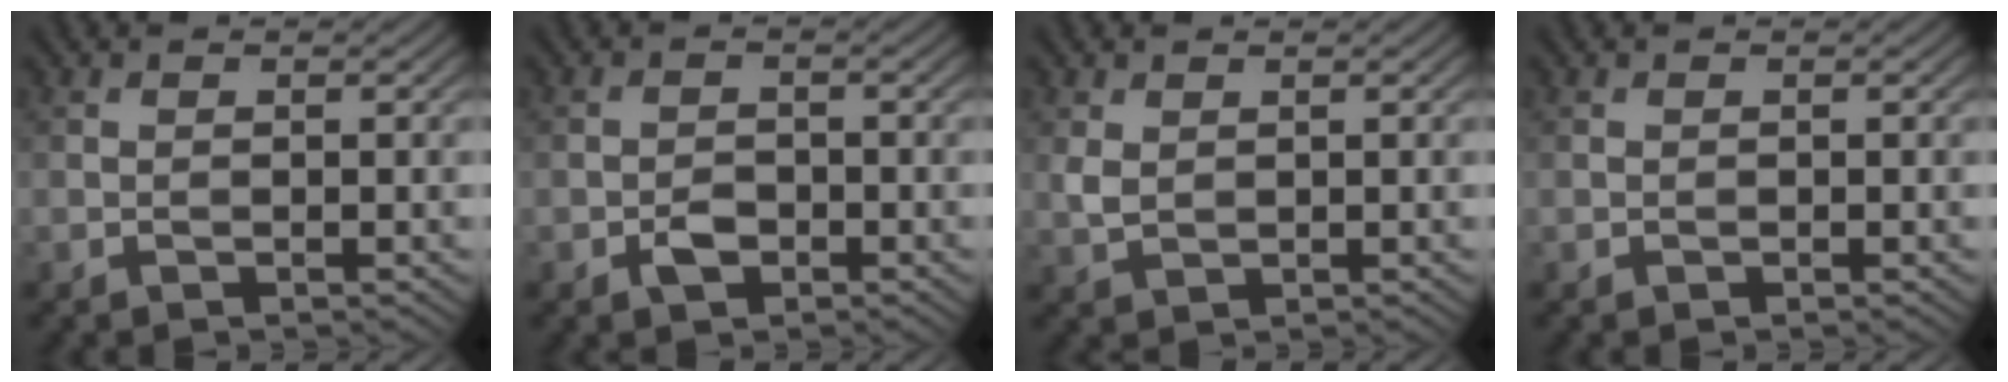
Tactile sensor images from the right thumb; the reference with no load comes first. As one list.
[{"total": 2.3, "force": [-1.3, 1.4, 1.2], "torque": [-0.023, -0.001, -0.027]}, {"total": 1.9, "force": [0.7, 1.2, 1.2], "torque": [-0.036, -0.001, 0.017]}, {"total": 0.0}]